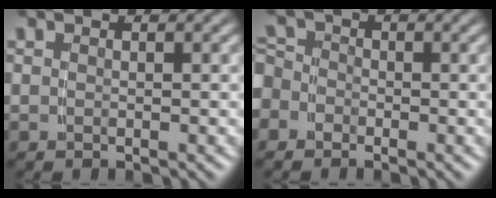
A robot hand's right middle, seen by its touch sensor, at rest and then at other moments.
{"total": 3.6, "force": [-1.5, 3.1, 0.9], "torque": [-0.019, -0.014, -0.029]}